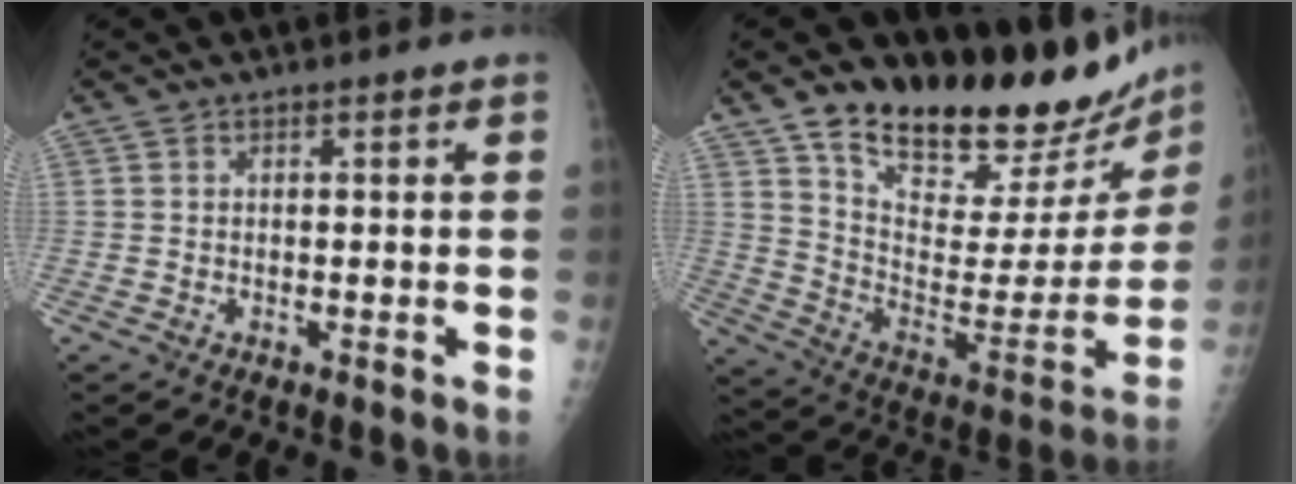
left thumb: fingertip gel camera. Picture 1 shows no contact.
{"total": 24.6, "force": [21.4, 6.9, 9.9], "torque": [-0.113, -0.148, 0.318]}